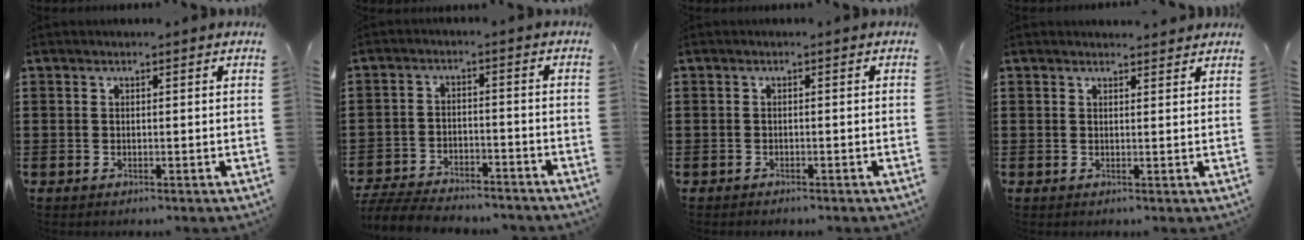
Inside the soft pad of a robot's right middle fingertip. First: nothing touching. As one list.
[{"total": 5.8, "force": [-5.6, 0.8, 1.2], "torque": [-0.026, 0.007, -0.112]}, {"total": 0.6, "force": [-0.6, 0.2, 0.0], "torque": [-0.002, 0.000, -0.013]}, {"total": 1.2, "force": [1.2, 0.2, 0.1], "torque": [0.003, -0.003, 0.021]}]